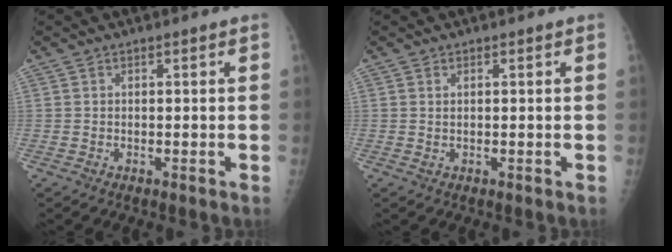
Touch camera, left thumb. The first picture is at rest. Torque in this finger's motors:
{"motor_torque": [-0.32, -0.03, -0.02, -0.04, -0.02]}